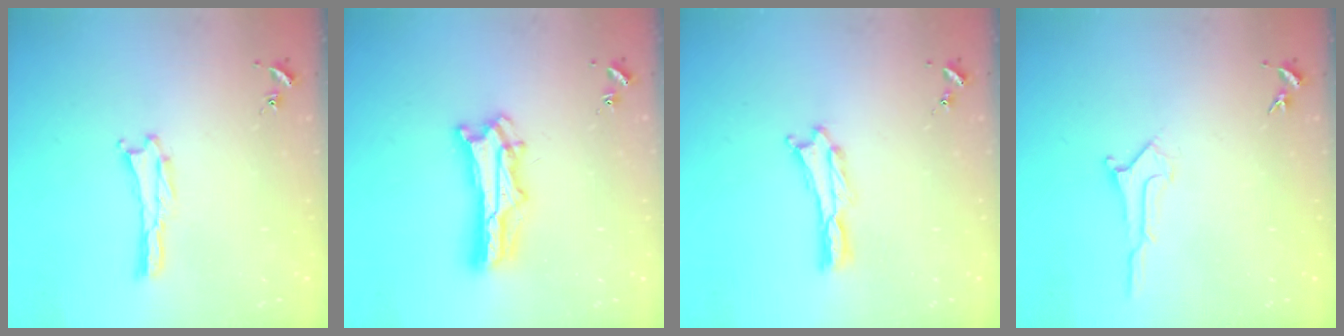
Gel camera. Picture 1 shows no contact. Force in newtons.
{"total": 7.6, "press": 7.5, "slide": 0.7}
{"total": 0.0}
{"total": 1.0, "press": 1.0, "slide": 0.0}